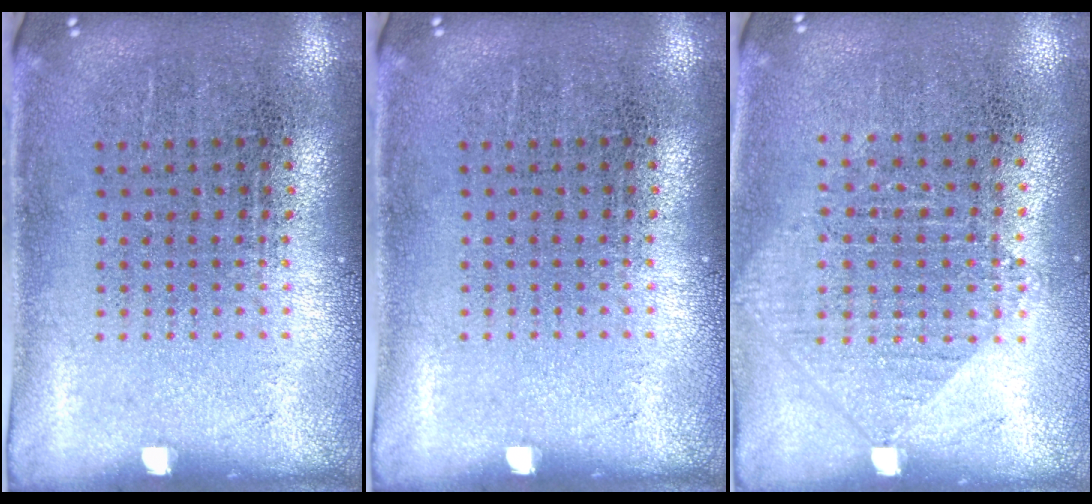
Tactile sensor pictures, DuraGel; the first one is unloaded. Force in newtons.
{"total": 0.0}
{"total": 1.0, "press": 0.9, "slide": 0.4}